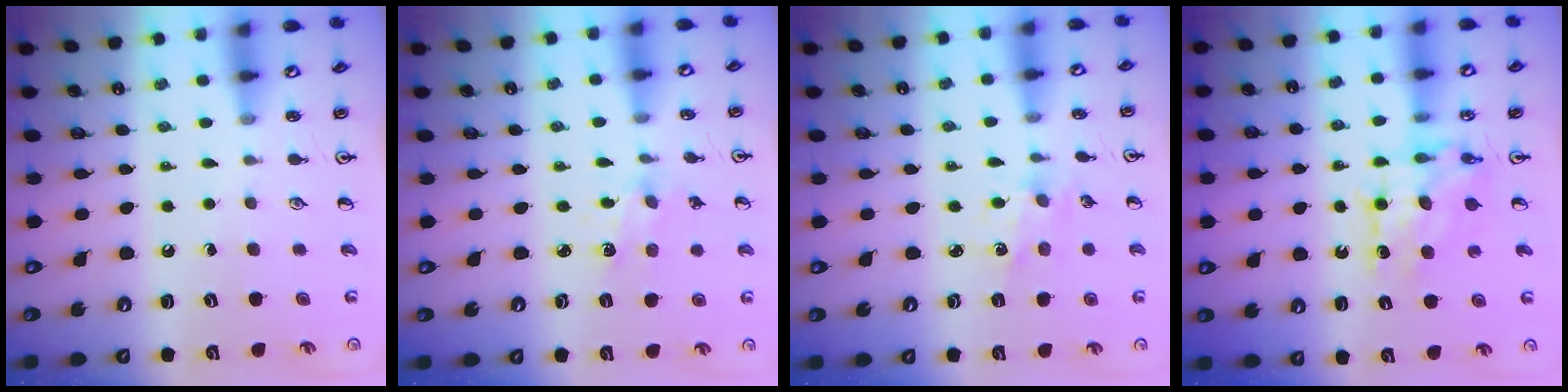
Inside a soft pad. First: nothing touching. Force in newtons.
{"total": 2.1, "press": 2.0, "slide": 0.3}
{"total": 1.5, "press": 1.5, "slide": 0.1}
{"total": 9.8, "press": 9.8, "slide": 0.6}